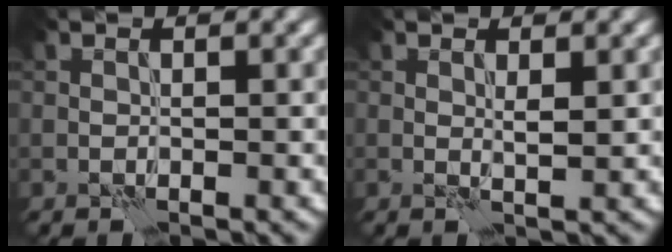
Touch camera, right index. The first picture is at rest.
{"total": 1.0, "force": [0.6, 0.1, 0.8], "torque": [-0.014, -0.002, 0.008]}